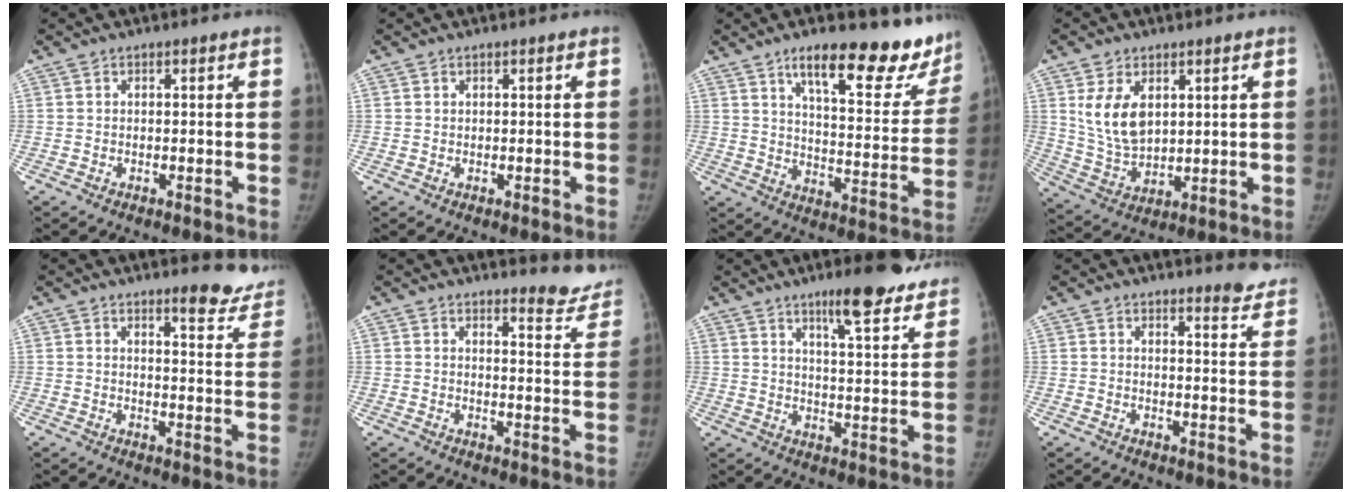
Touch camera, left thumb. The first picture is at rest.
{"total": 0.5, "force": [0.4, 0.2, 0.2], "torque": [-0.003, -0.003, 0.007]}
{"total": 21.4, "force": [15.7, 6.9, 12.7], "torque": [-0.121, -0.088, 0.217]}
{"total": 10.3, "force": [3.5, 6.4, 7.3], "torque": [-0.118, -0.019, 0.082]}
{"total": 9.4, "force": [8.2, 2.4, 3.9], "torque": [-0.015, -0.061, 0.084]}
{"total": 7.8, "force": [7.6, 1.5, 1.1], "torque": [0.010, -0.078, 0.078]}
{"total": 15.3, "force": [11.5, 3.0, 9.7], "torque": [-0.100, -0.061, 0.159]}
{"total": 6.9, "force": [6.7, 1.1, 1.3], "torque": [0.007, -0.054, 0.062]}